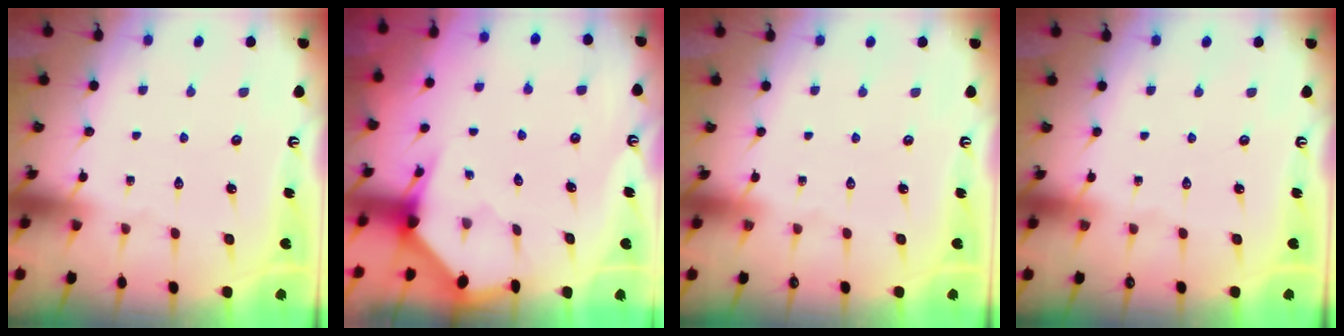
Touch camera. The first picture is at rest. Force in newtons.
{"total": 3.2, "press": 3.2, "slide": 0.3}
{"total": 0.0}
{"total": 0.0}